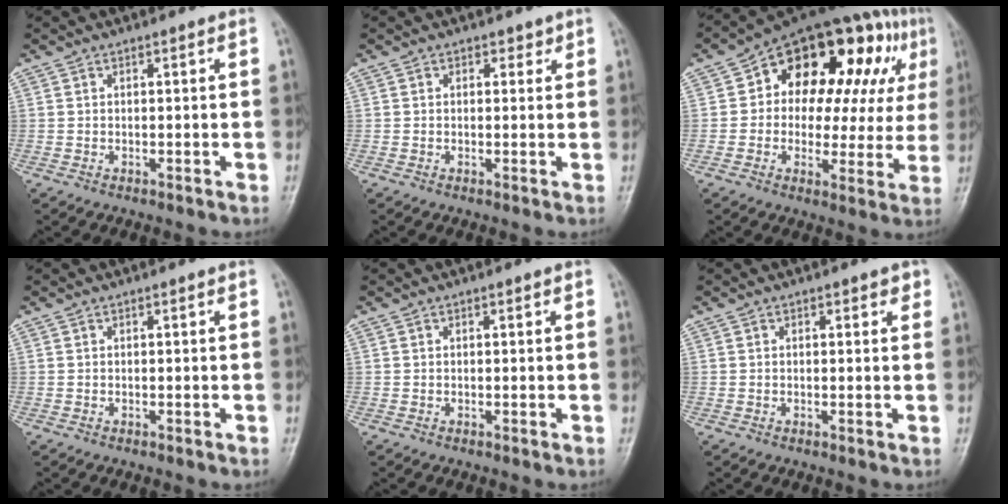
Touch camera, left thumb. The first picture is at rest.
{"total": 1.3, "force": [0.7, 1.0, 0.3], "torque": [0.011, -0.003, 0.006]}
{"total": 24.3, "force": [7.1, 13.8, 18.6], "torque": [-0.199, 0.037, 0.097]}
{"total": 0.0}
{"total": 0.0}
{"total": 1.3, "force": [0.8, 0.9, 0.6], "torque": [0.008, -0.002, 0.005]}